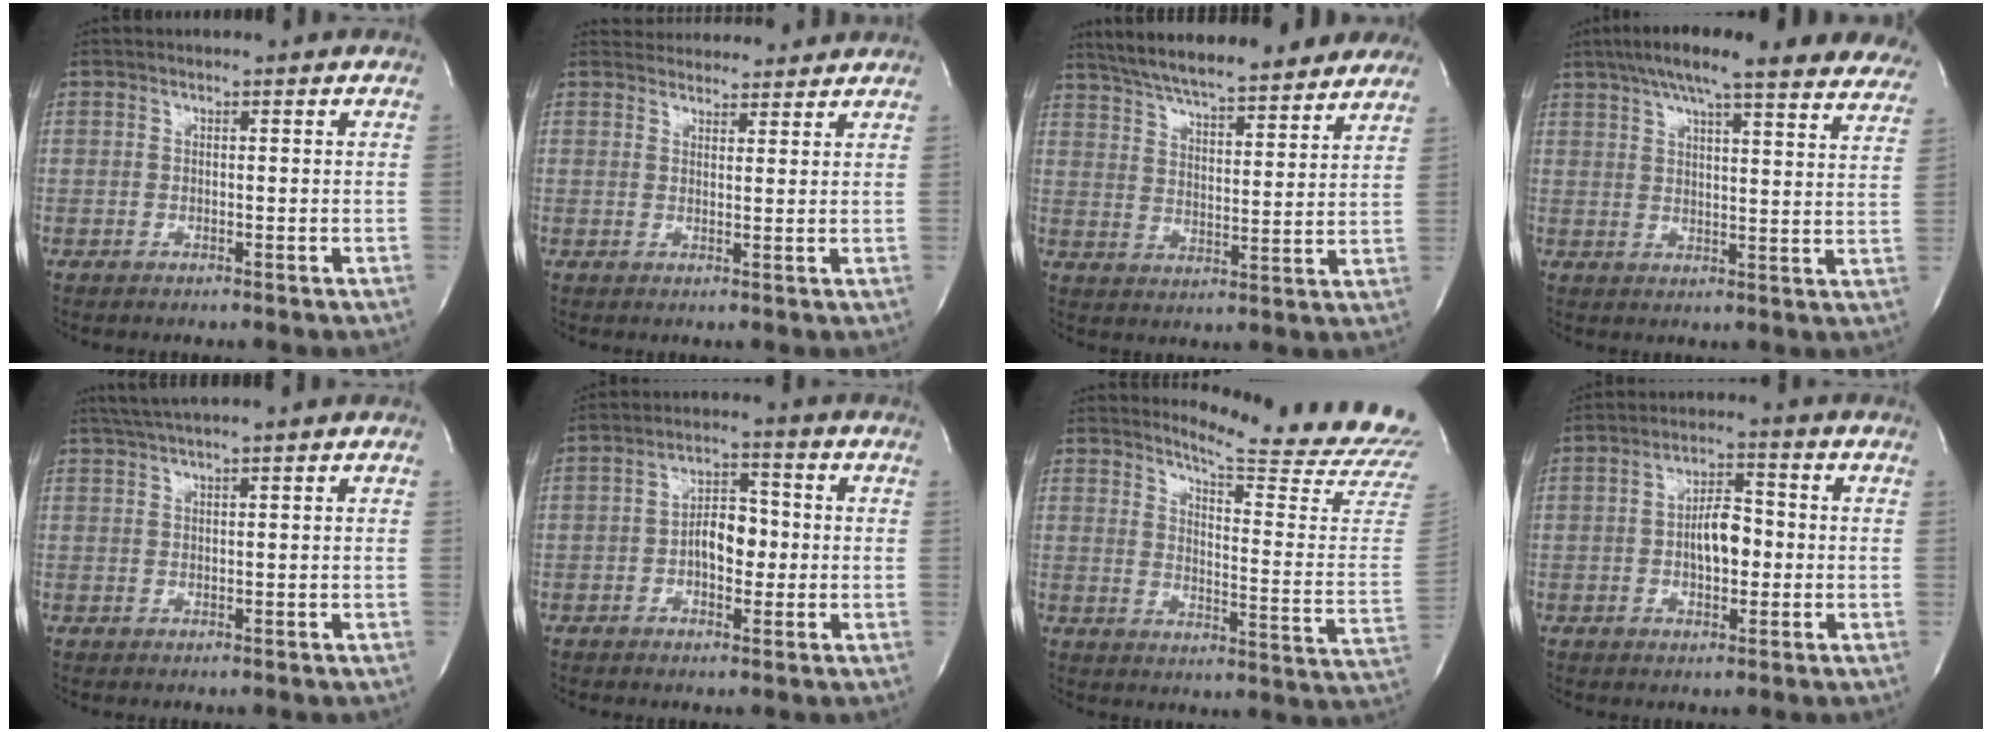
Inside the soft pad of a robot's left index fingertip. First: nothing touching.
{"total": 10.7, "force": [10.2, 2.4, 1.8], "torque": [-0.022, 0.015, 0.136]}
{"total": 21.6, "force": [18.6, 3.8, 10.3], "torque": [-0.165, 0.022, 0.259]}
{"total": 24.9, "force": [20.5, 4.1, 13.5], "torque": [-0.205, 0.009, 0.247]}
{"total": 3.0, "force": [2.3, -0.7, 1.8], "torque": [-0.040, 0.013, 0.049]}
{"total": 5.8, "force": [-0.9, 3.1, 4.8], "torque": [-0.080, 0.015, -0.017]}
{"total": 20.0, "force": [19.1, -0.4, 5.7], "torque": [-0.085, -0.154, 0.217]}
{"total": 6.0, "force": [-0.6, 2.7, 5.4], "torque": [-0.092, 0.012, -0.011]}